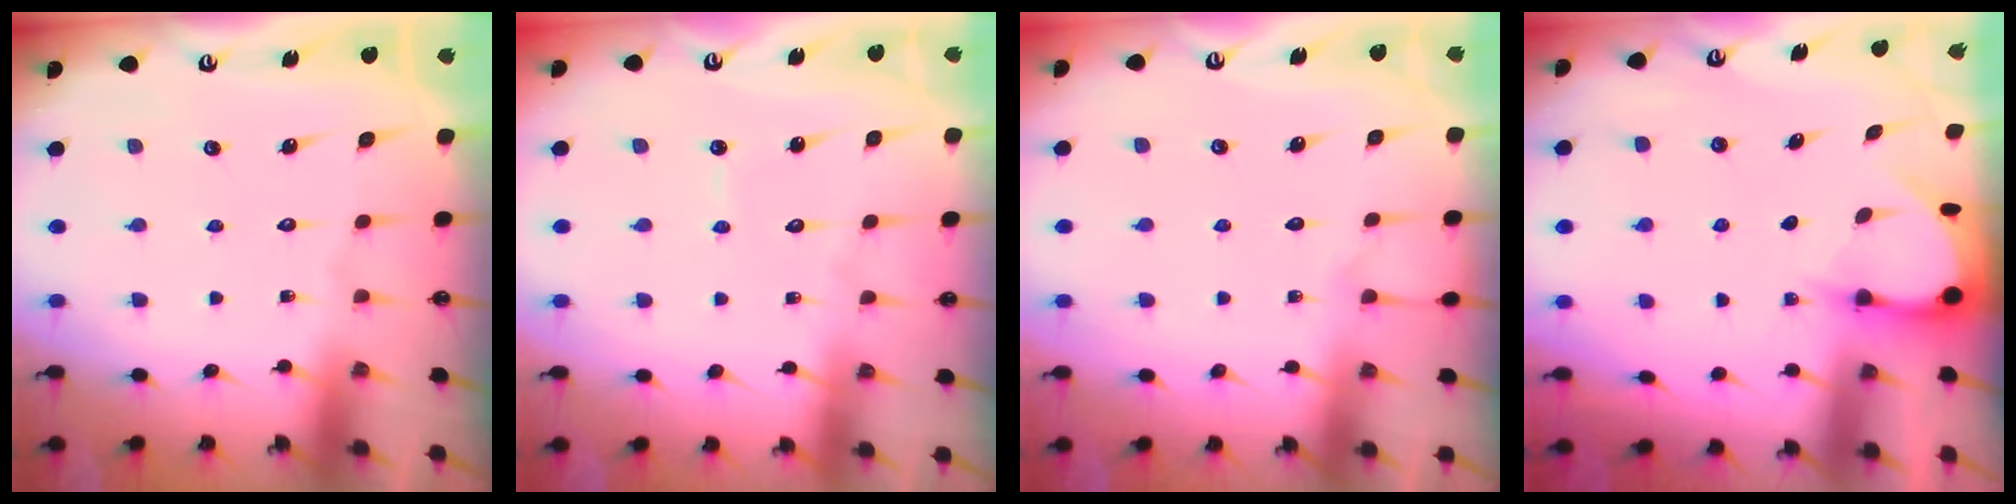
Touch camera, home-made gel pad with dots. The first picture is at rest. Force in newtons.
{"total": 2.8, "press": 2.8, "slide": 0.3}
{"total": 4.0, "press": 4.0, "slide": 0.5}
{"total": 3.3, "press": 3.3, "slide": 0.4}